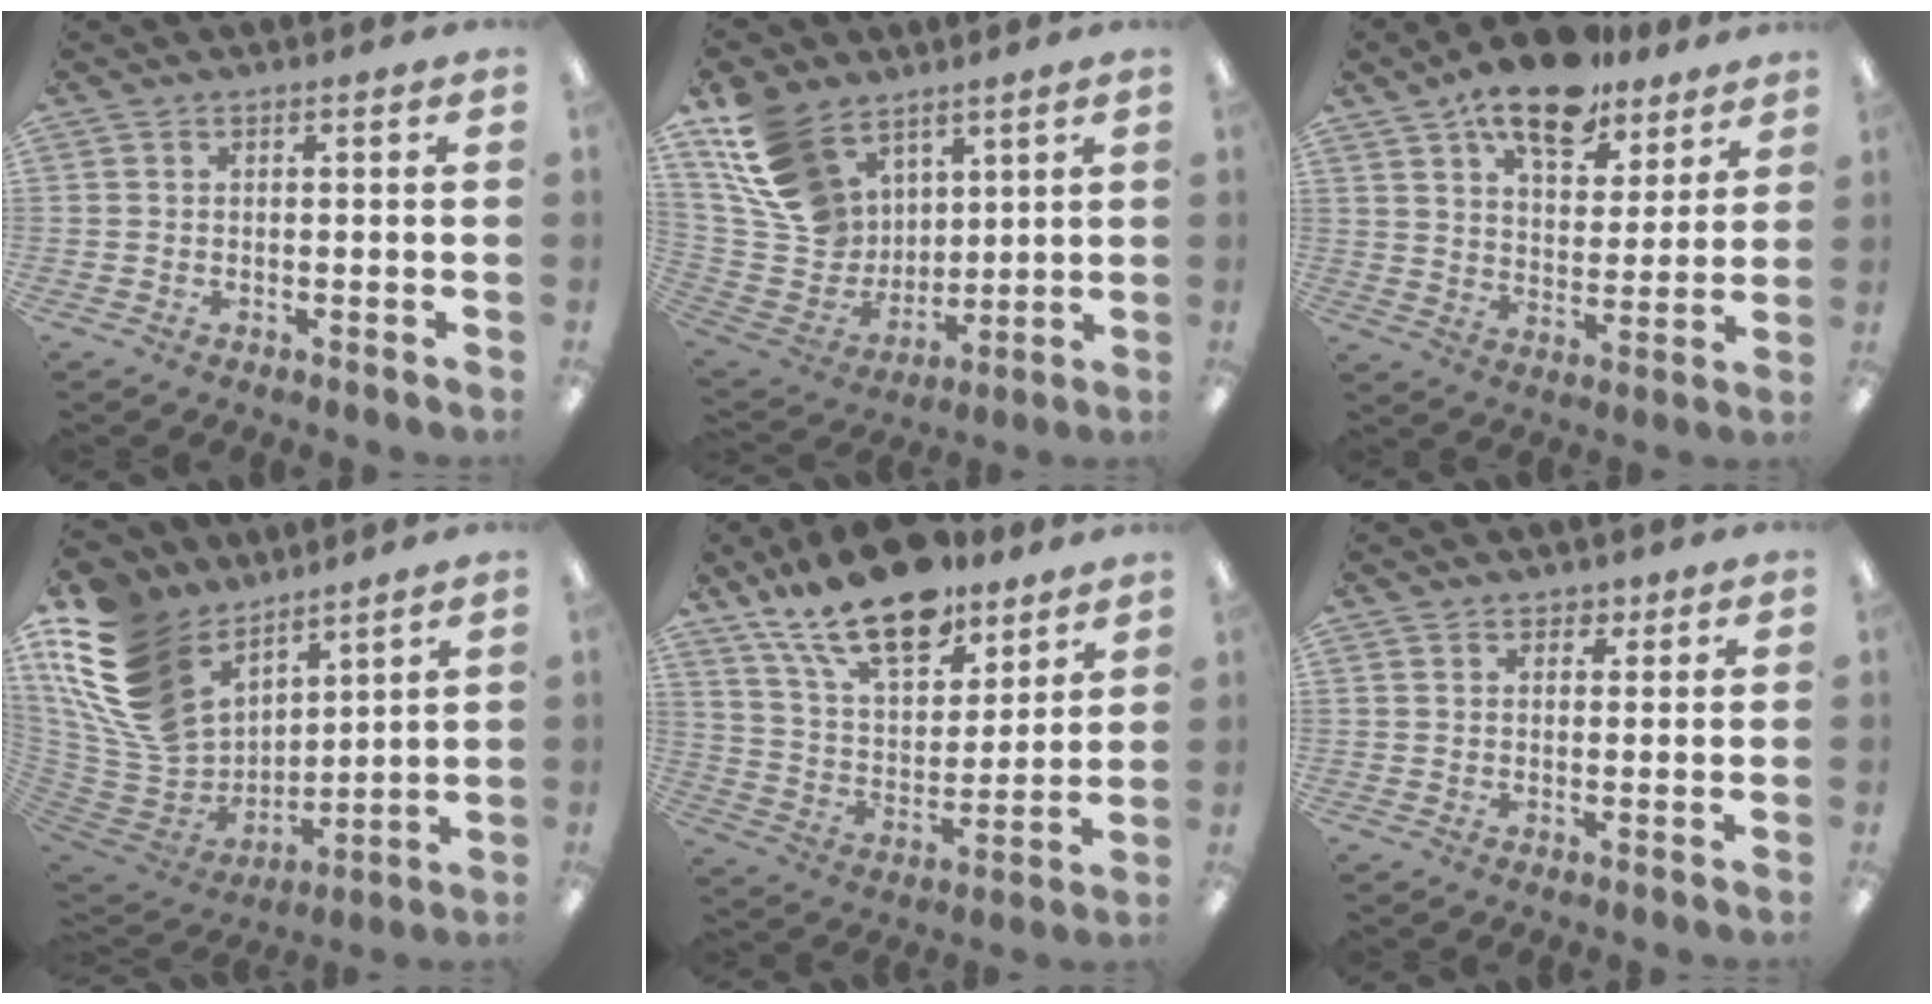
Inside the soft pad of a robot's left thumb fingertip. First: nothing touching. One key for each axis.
{"total": 18.3, "fx": 11.0, "fy": 12.3, "fz": 7.9, "tx": -0.199, "ty": -0.051, "tz": 0.216}
{"total": 15.7, "fx": 11.8, "fy": 6.8, "fz": 7.7, "tx": -0.125, "ty": -0.064, "tz": 0.206}
{"total": 22.5, "fx": 11.4, "fy": 15.0, "fz": 12.3, "tx": -0.280, "ty": -0.059, "tz": 0.216}
{"total": 19.8, "fx": 14.5, "fy": 8.5, "fz": 10.5, "tx": -0.186, "ty": -0.078, "tz": 0.256}
{"total": 2.7, "fx": 1.4, "fy": 2.1, "fz": 0.9, "tx": -0.003, "ty": -0.003, "tz": 0.024}